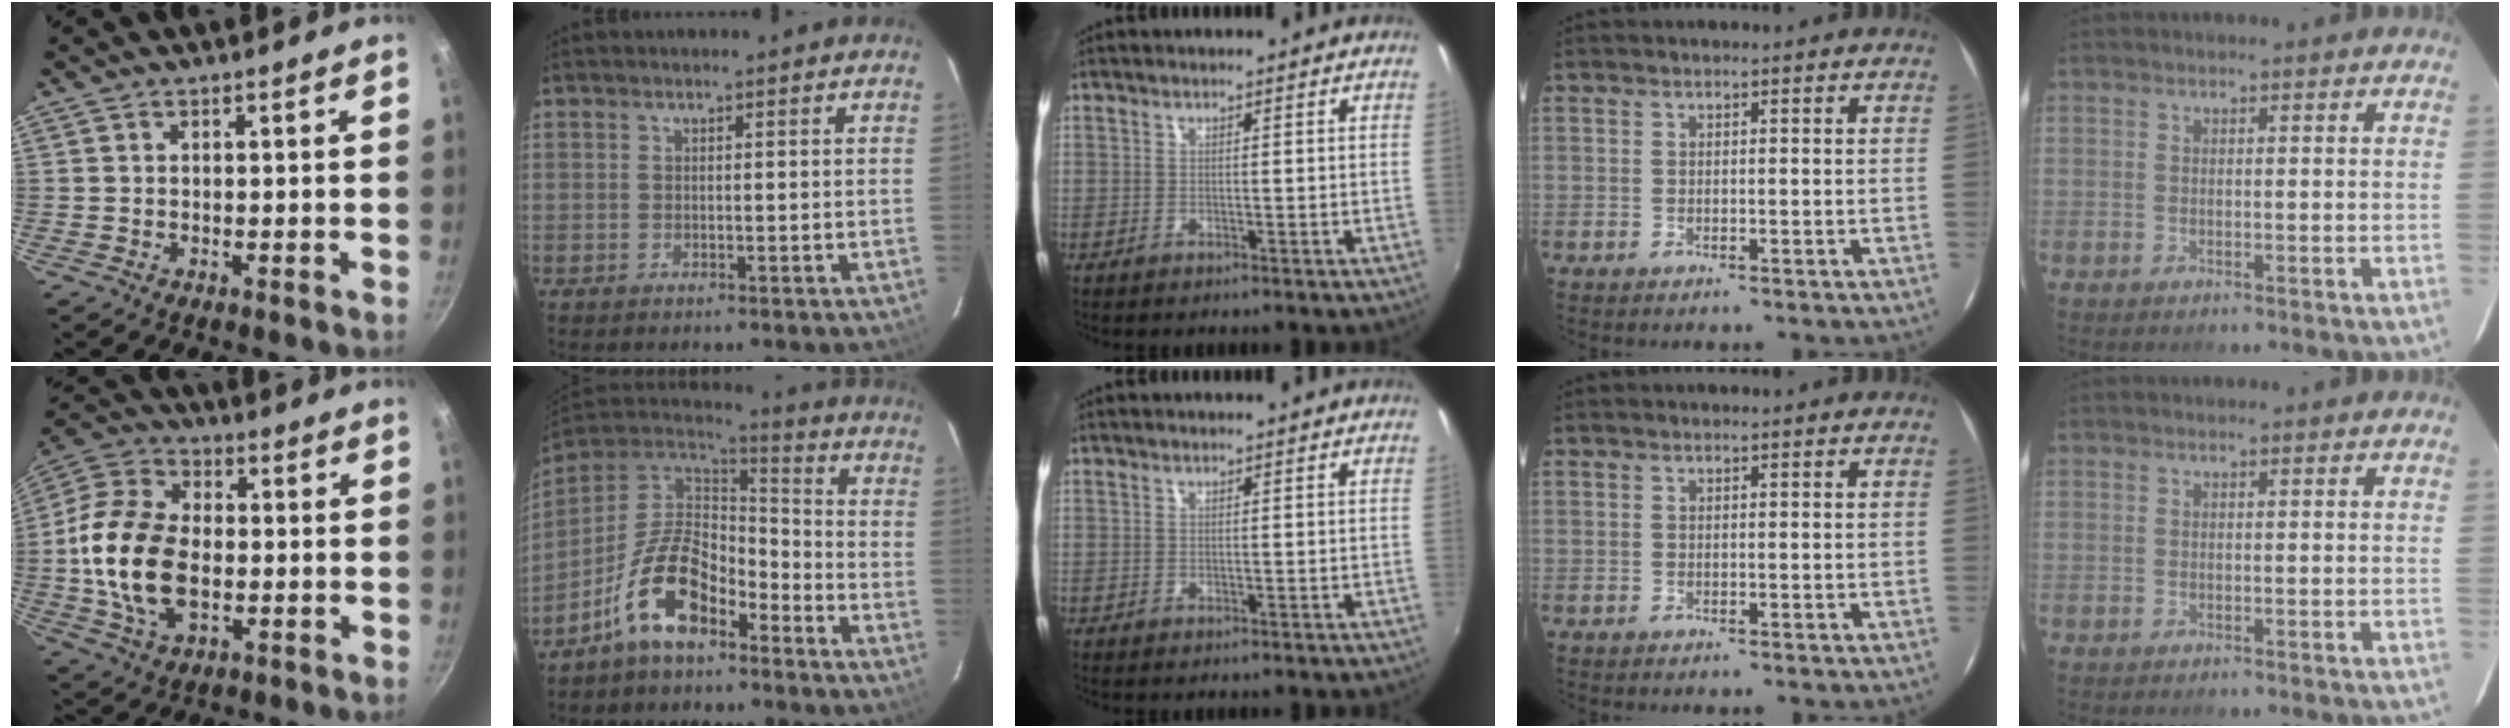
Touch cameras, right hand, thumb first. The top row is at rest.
{"thumb": {"total": 17.9, "force": [-1.6, 11.4, 13.8], "torque": [-0.257, 0.019, -0.038]}, "index": {"total": 14.9, "force": [-8.8, 7.2, 9.8], "torque": [-0.195, 0.017, -0.160]}}